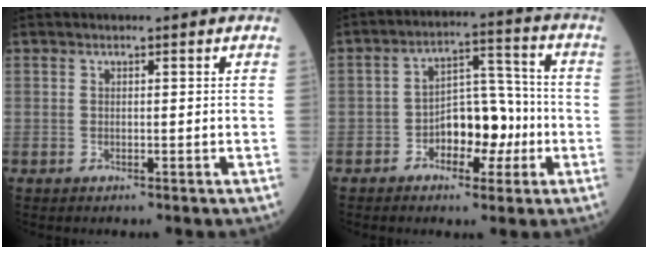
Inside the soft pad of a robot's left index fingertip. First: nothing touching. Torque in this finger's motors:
{"motor_torque": [-0.05, 0.24, 0.12, 0.04]}